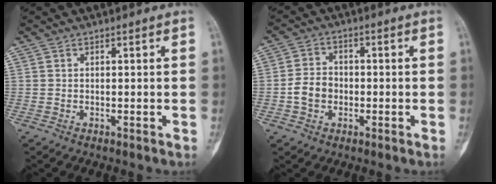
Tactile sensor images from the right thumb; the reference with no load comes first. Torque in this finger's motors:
{"motor_torque": [0.71, 0.76, 0.22, -0.38, 0.05]}